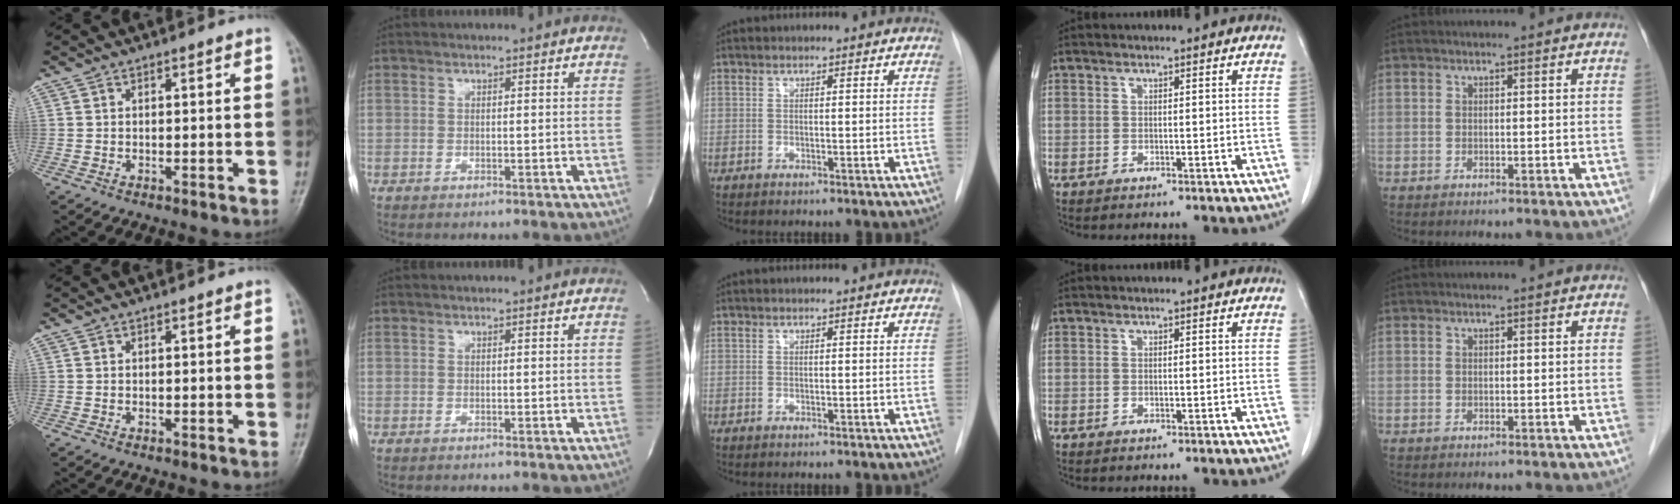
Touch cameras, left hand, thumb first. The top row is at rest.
{}